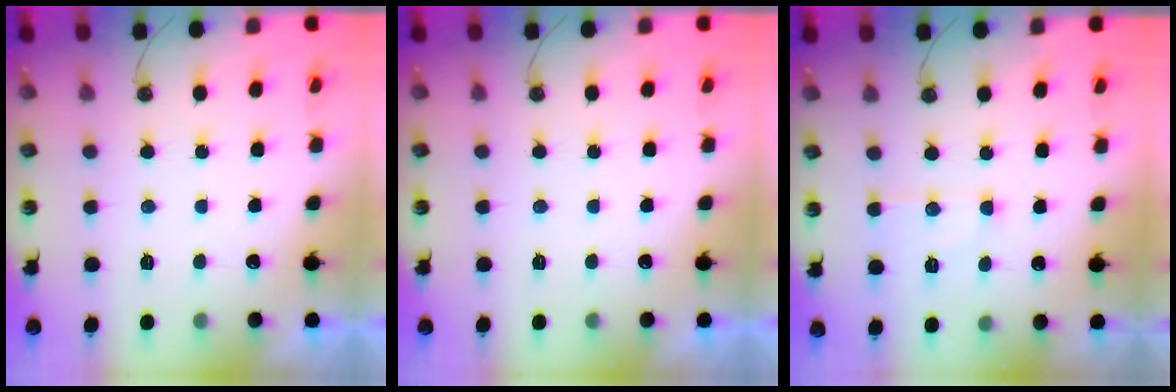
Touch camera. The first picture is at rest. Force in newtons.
{"total": 0.0}
{"total": 6.4, "press": 6.4, "slide": 0.5}